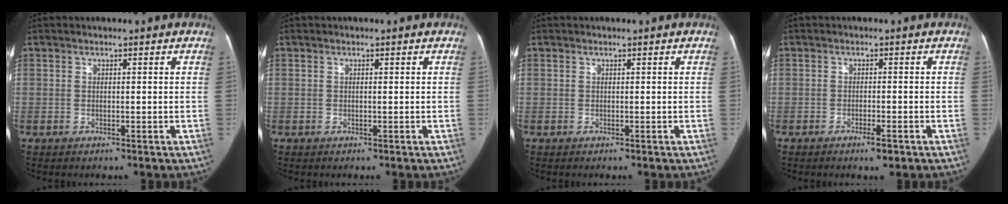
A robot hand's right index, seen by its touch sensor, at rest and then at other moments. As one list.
[{"total": 0.0}, {"total": 0.0}, {"total": 2.6, "force": [-1.6, 0.5, 2.0], "torque": [-0.031, -0.001, -0.023]}]